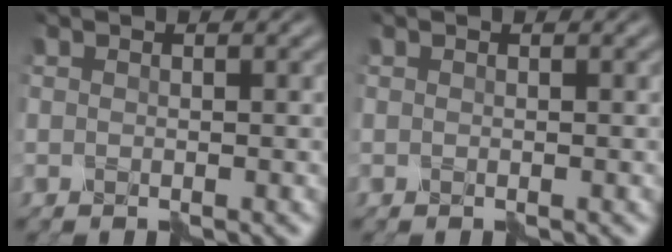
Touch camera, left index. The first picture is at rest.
{"total": 0.0}